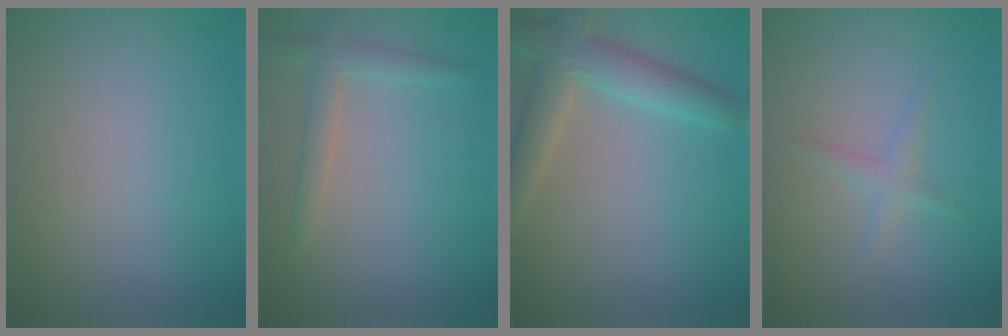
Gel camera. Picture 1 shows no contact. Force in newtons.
{"total": 2.2, "press": 2.2, "slide": 0.1}
{"total": 4.7, "press": 4.7, "slide": 0.4}
{"total": 1.3, "press": 1.3, "slide": 0.0}